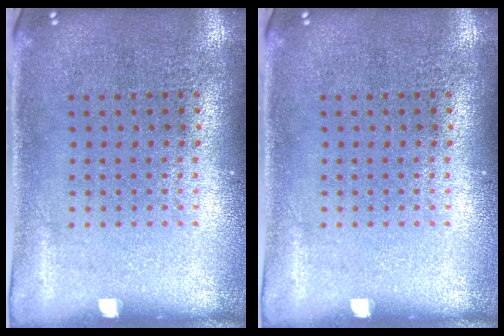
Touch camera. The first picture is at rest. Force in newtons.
{"total": 0.0}